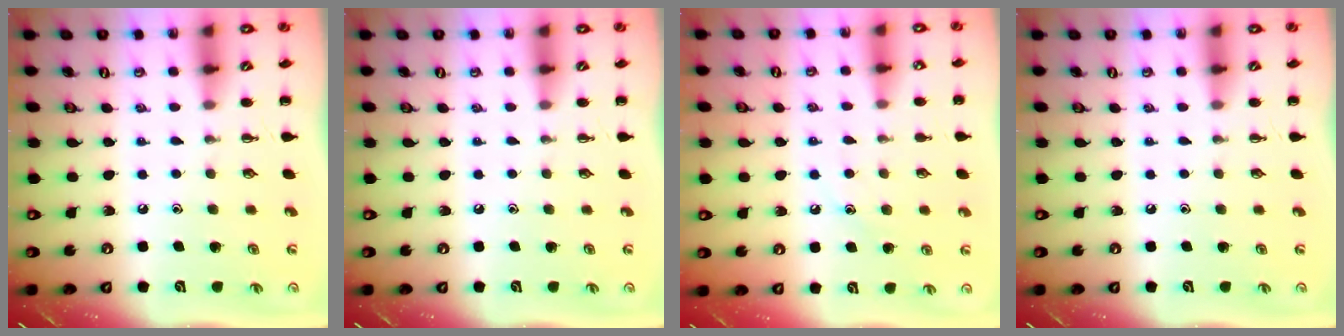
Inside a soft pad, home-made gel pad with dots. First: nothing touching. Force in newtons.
{"total": 0.0}
{"total": 8.4, "press": 8.2, "slide": 1.5}
{"total": 0.0}